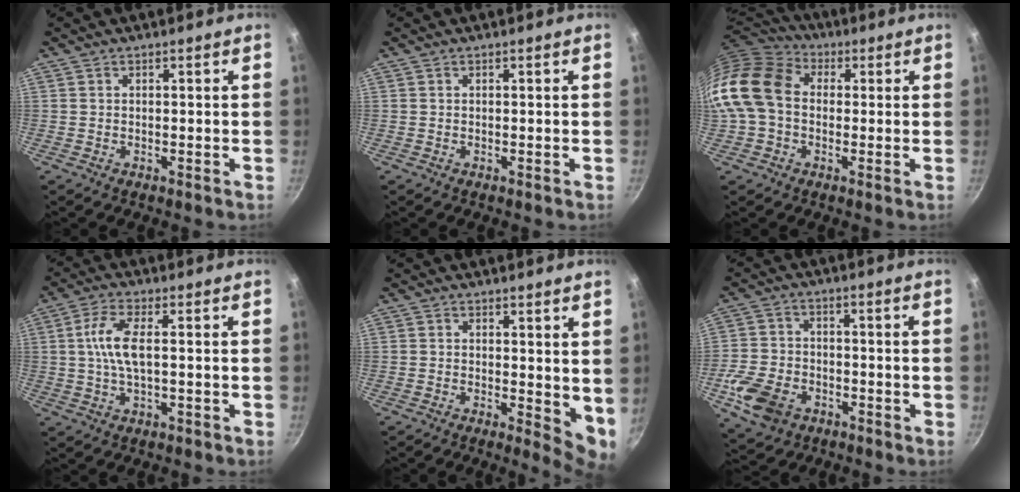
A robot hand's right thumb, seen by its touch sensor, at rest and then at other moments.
{"total": 0.0}
{"total": 16.5, "force": [0.7, 12.5, 10.8], "torque": [-0.203, 0.035, -0.003]}
{"total": 7.2, "force": [0.4, 2.6, 6.6], "torque": [-0.144, 0.008, 0.005]}
{"total": 5.7, "force": [0.7, 2.5, 5.1], "torque": [-0.059, -0.014, 0.009]}
{"total": 10.5, "force": [-4.4, 7.5, 6.0], "torque": [-0.112, 0.022, -0.086]}